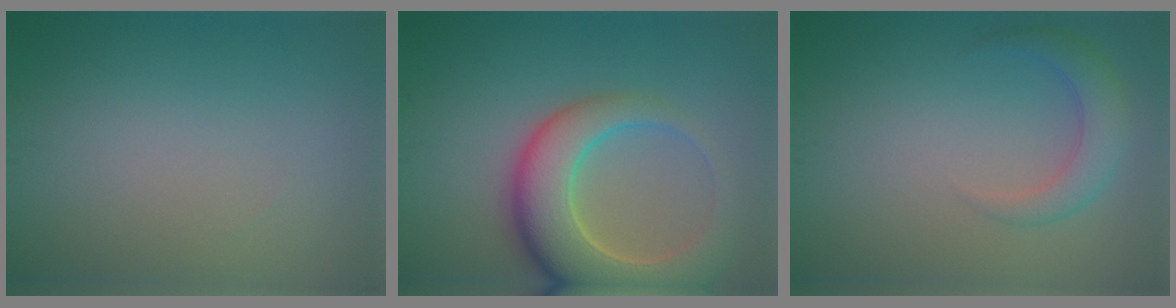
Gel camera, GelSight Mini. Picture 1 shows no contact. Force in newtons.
{"total": 8.8, "press": 8.8, "slide": 0.7}
{"total": 2.9, "press": 2.9, "slide": 0.2}